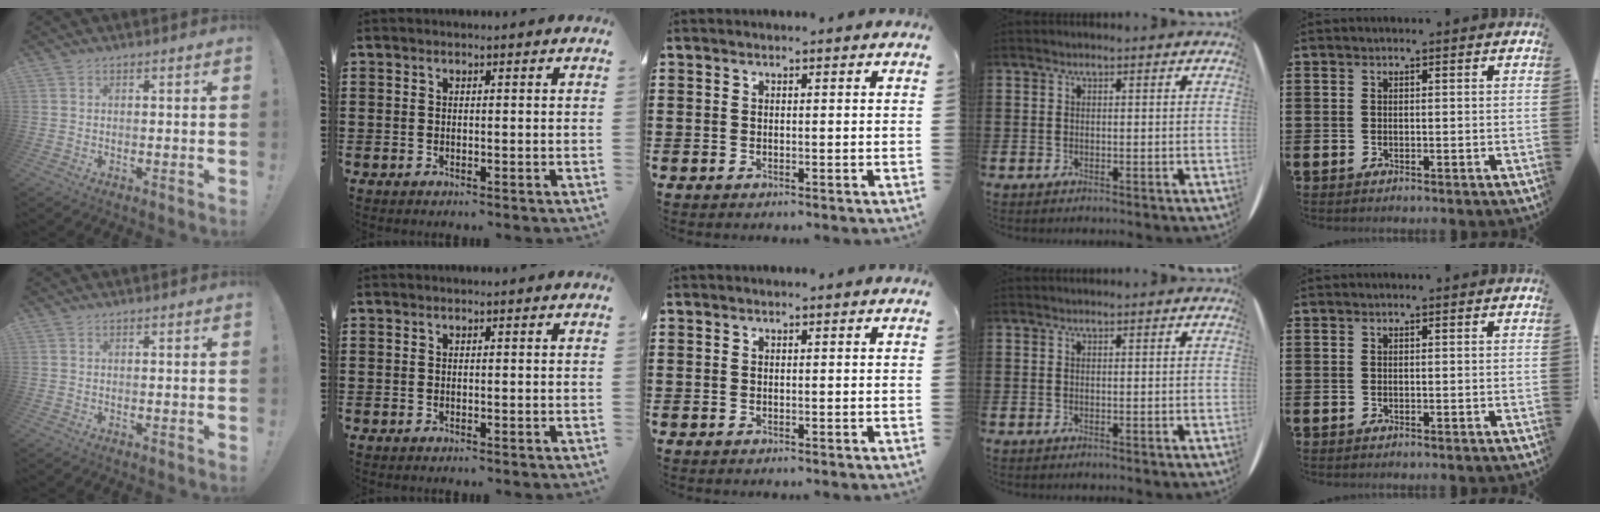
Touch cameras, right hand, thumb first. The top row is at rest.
{}